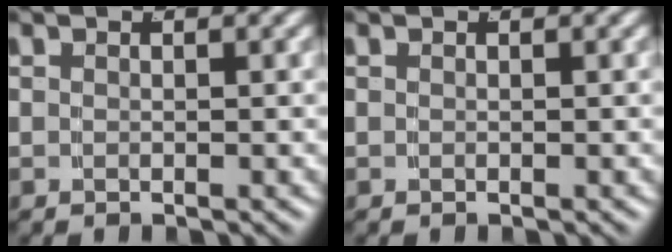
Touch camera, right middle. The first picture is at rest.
{"total": 0.0}